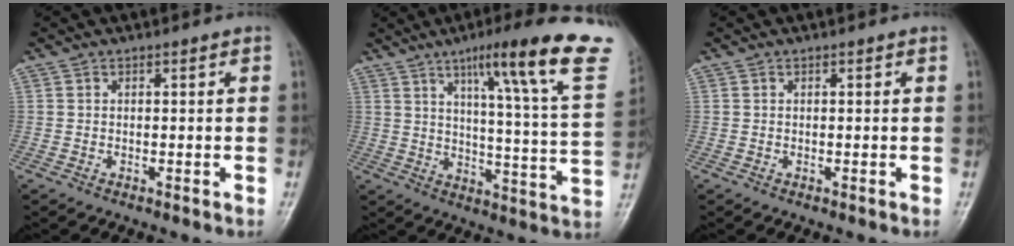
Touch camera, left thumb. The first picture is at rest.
{"total": 23.9, "force": [13.7, 2.7, 19.4], "torque": [-0.253, -0.048, 0.182]}
{"total": 0.0}